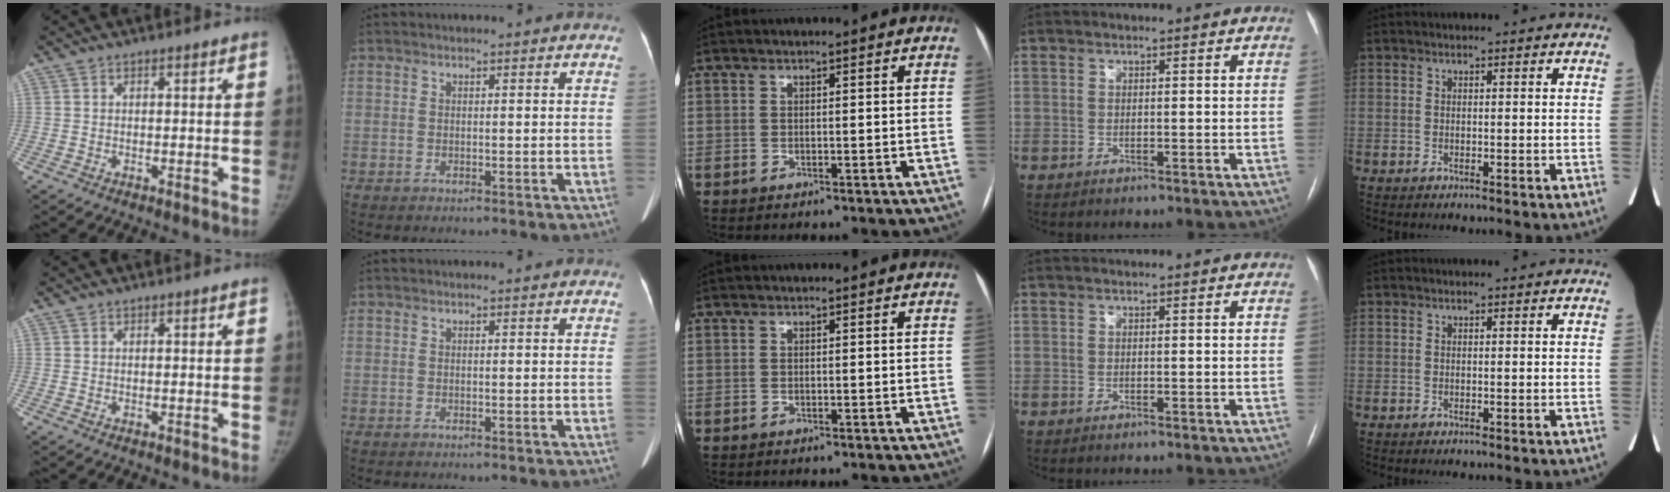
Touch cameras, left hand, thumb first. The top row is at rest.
{}